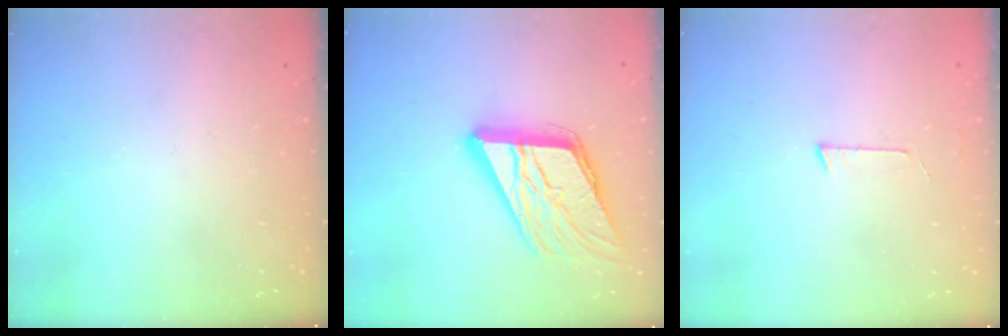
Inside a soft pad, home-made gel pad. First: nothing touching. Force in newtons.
{"total": 18.6, "press": 18.4, "slide": 2.2}
{"total": 2.7, "press": 2.7, "slide": 0.2}